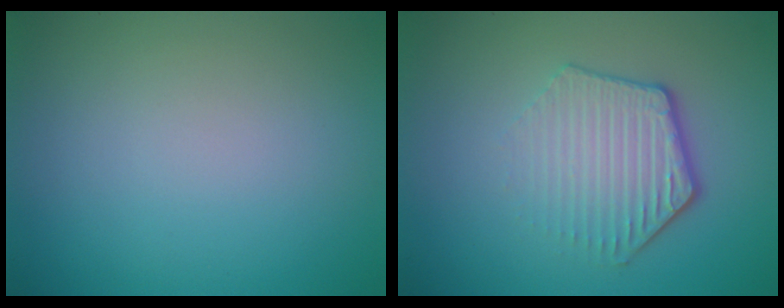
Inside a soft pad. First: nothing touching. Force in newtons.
{"total": 4.1, "press": 3.2, "slide": 2.6}